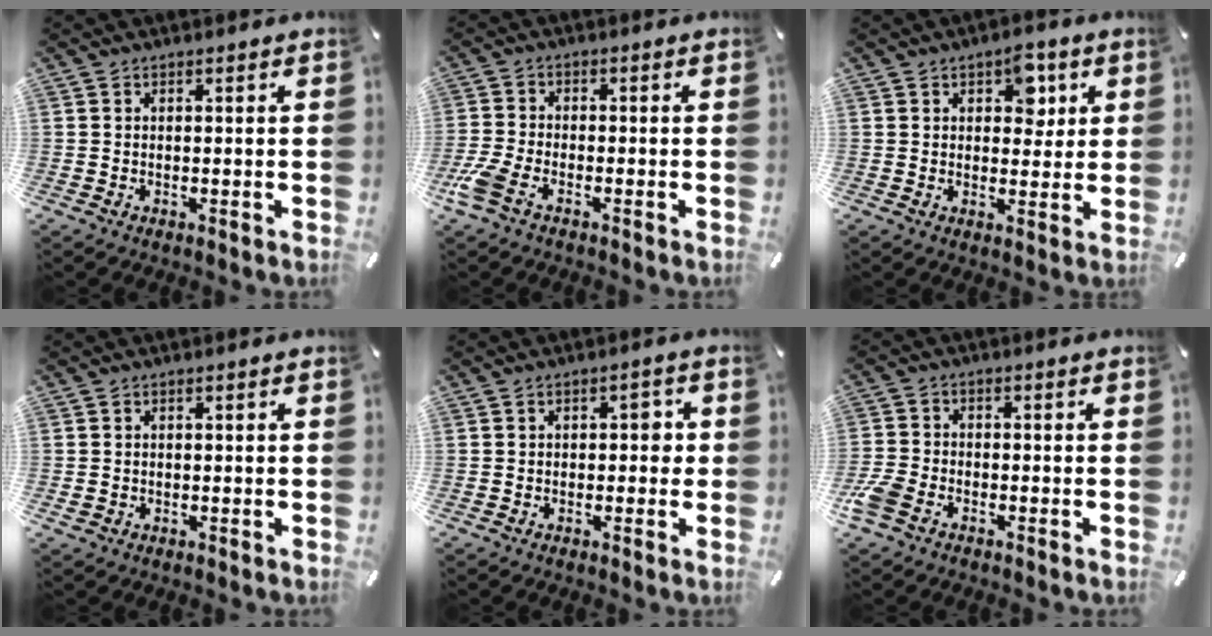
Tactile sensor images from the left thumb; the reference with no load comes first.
{"total": 5.7, "force": [-3.2, 2.5, 4.0], "torque": [-0.107, -0.004, -0.064]}
{"total": 6.9, "force": [3.0, 4.6, 4.3], "torque": [-0.038, -0.007, 0.044]}
{"total": 1.1, "force": [-0.2, 1.0, 0.4], "torque": [-0.008, 0.003, -0.005]}
{"total": 2.9, "force": [-0.2, 1.9, 2.2], "torque": [-0.027, 0.006, -0.012]}
{"total": 5.4, "force": [-3.2, 3.4, 2.7], "torque": [-0.079, 0.007, -0.067]}